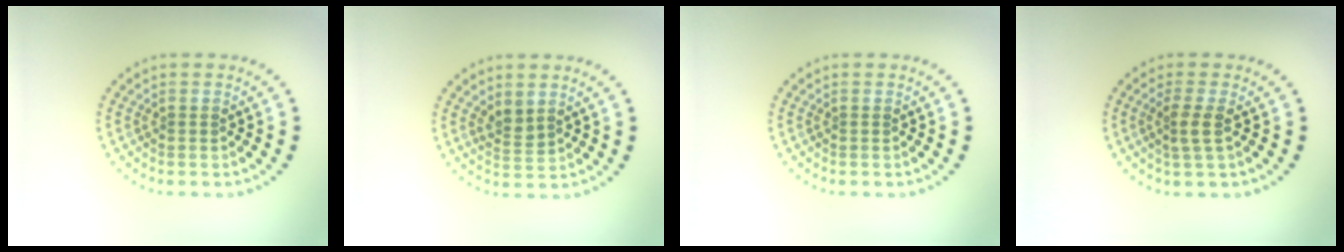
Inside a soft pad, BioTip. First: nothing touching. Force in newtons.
{"total": 1.6, "press": 1.4, "slide": 0.9}
{"total": 0.0}
{"total": 1.9, "press": 1.5, "slide": 1.2}